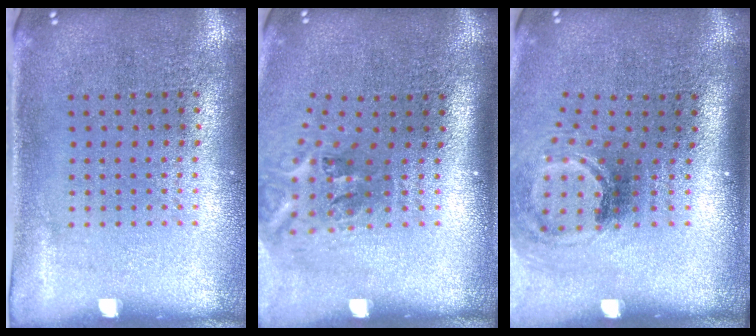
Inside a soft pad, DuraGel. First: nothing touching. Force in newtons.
{"total": 2.3, "press": 1.4, "slide": 1.8}
{"total": 2.0, "press": 1.3, "slide": 1.6}